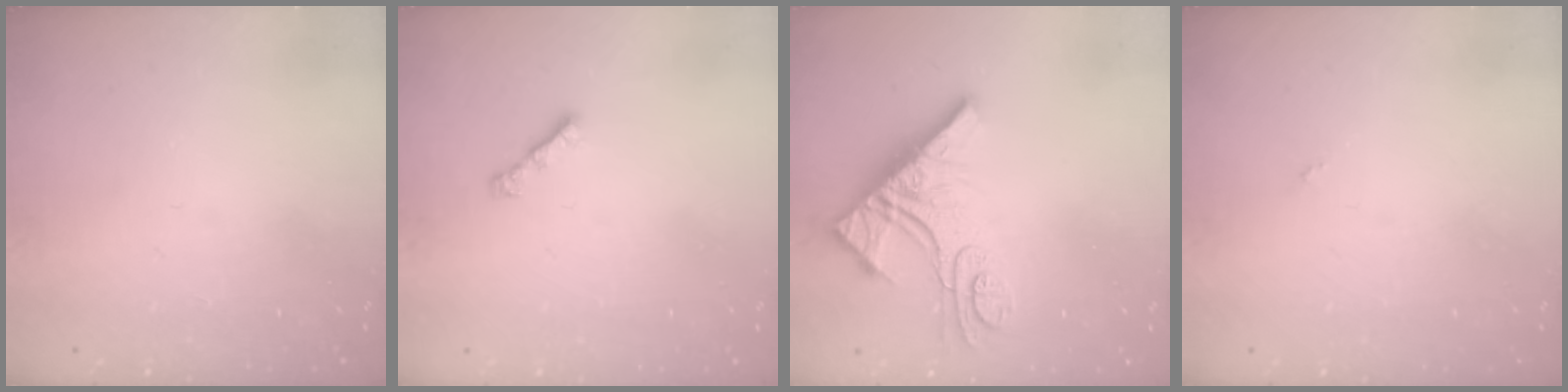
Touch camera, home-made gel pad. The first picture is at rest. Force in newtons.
{"total": 2.6, "press": 2.5, "slide": 0.7}
{"total": 13.9, "press": 13.8, "slide": 1.1}
{"total": 0.0}